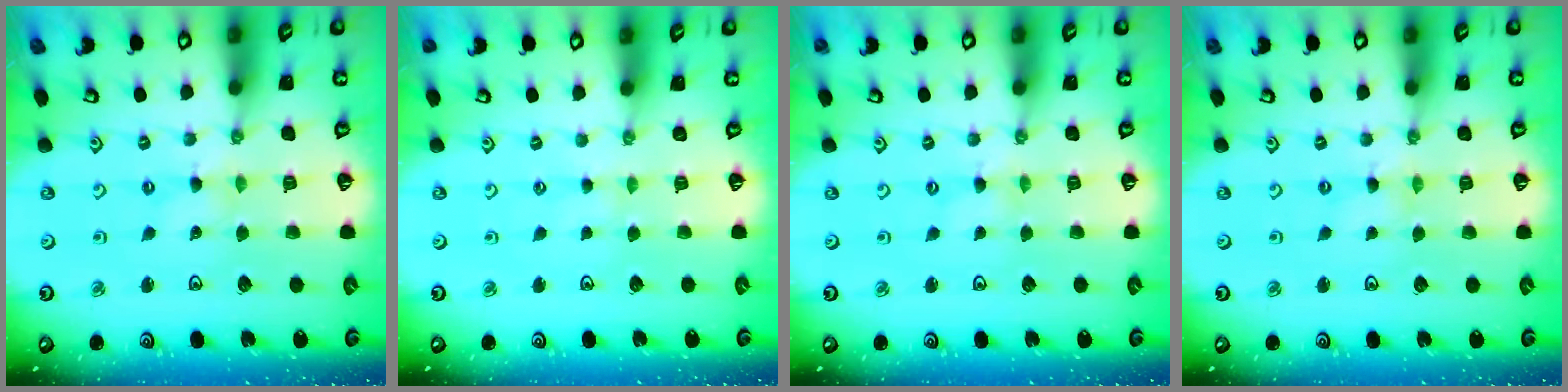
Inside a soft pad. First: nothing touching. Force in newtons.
{"total": 0.0}
{"total": 0.0}
{"total": 0.0}